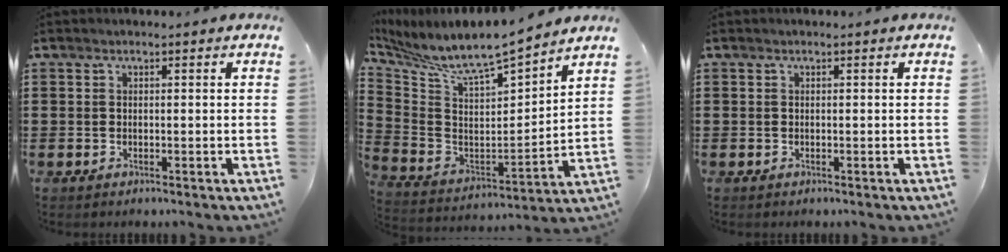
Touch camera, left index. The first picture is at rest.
{"total": 7.3, "force": [6.5, 0.8, 3.2], "torque": [-0.096, -0.060, 0.104]}
{"total": 0.0}